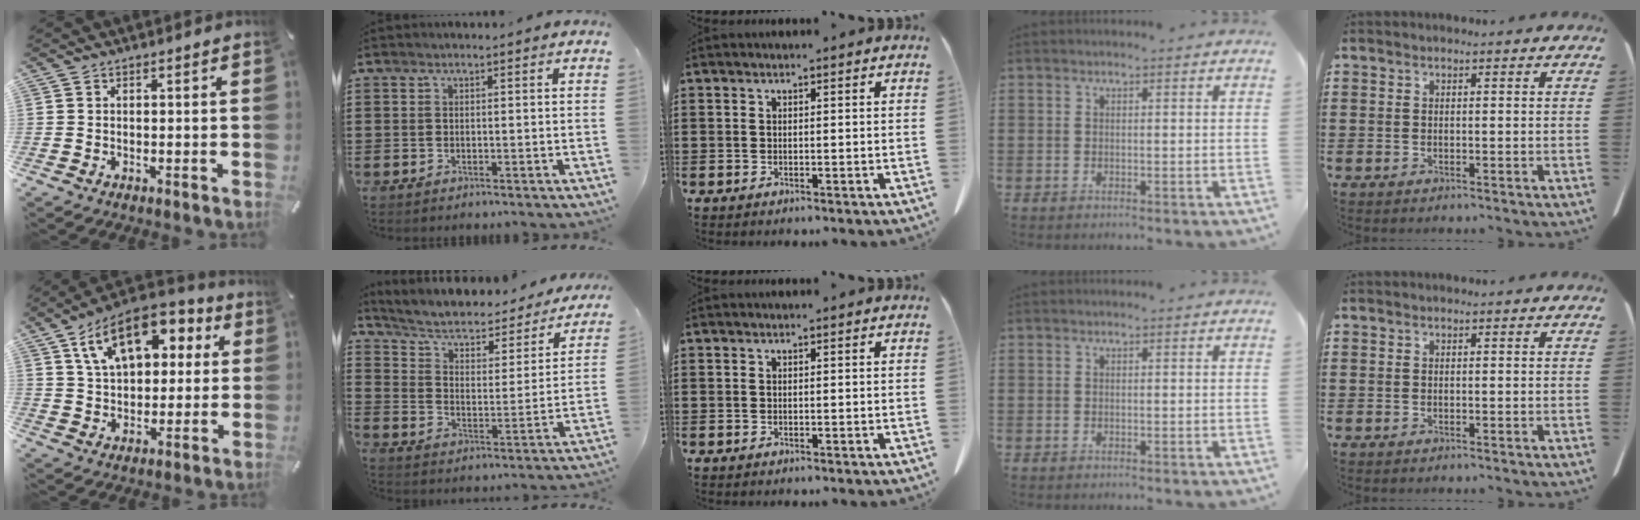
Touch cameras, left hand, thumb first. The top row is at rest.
{"thumb": {"total": 16.4, "force": [7.4, 10.1, 10.5], "torque": [-0.190, -0.012, 0.133]}, "index": {"total": 4.1, "force": [2.7, 2.1, 2.3], "torque": [-0.062, -0.020, 0.036]}}